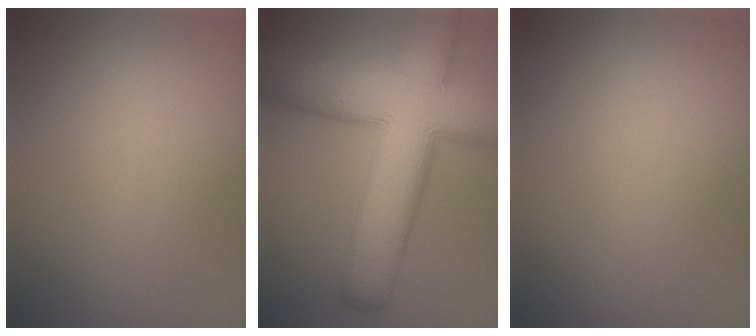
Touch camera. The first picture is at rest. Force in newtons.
{"total": 13.6, "press": 13.5, "slide": 0.6}
{"total": 0.0}